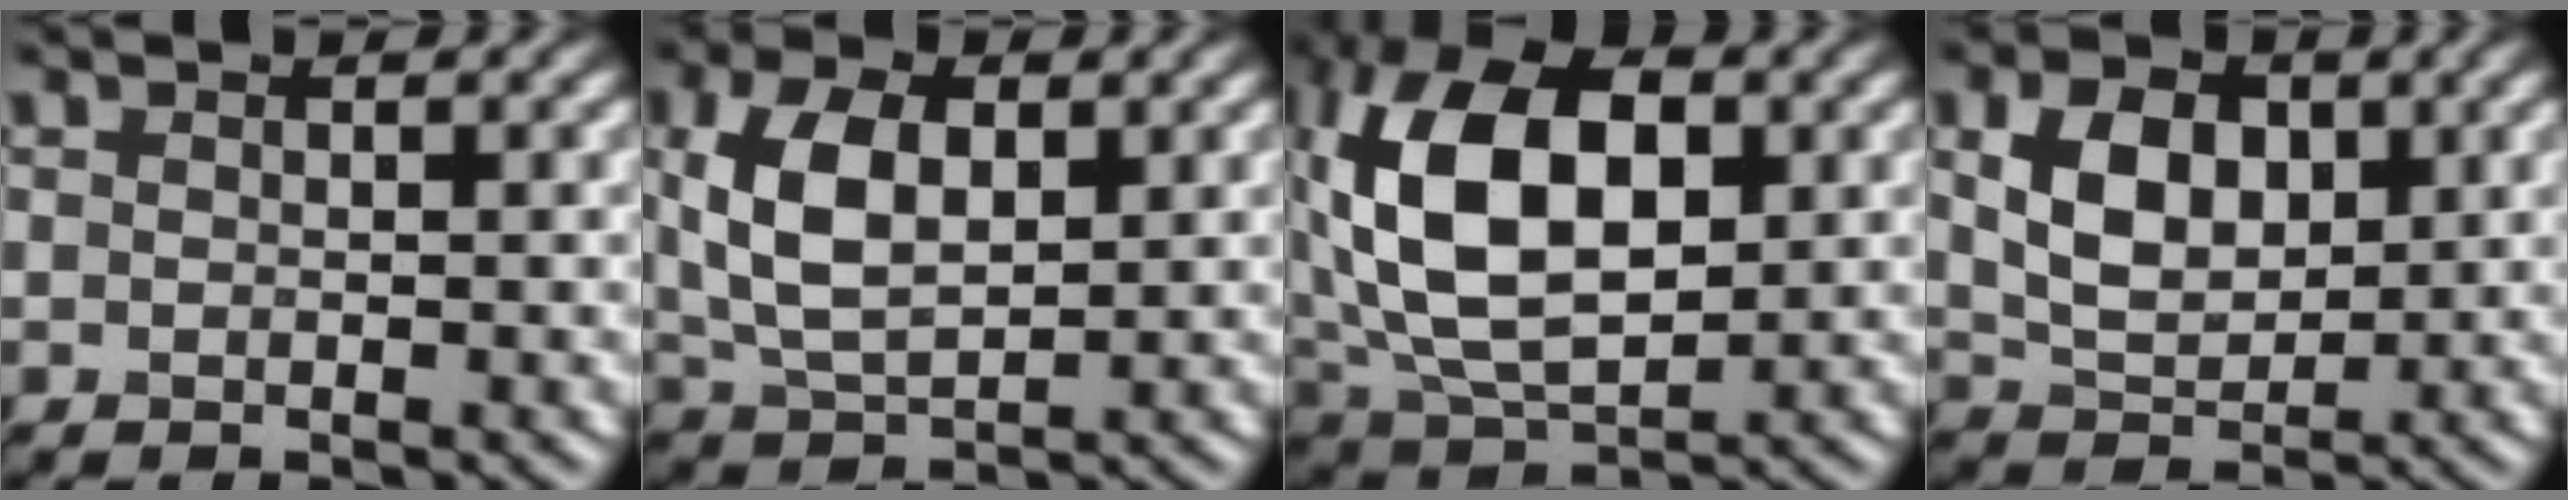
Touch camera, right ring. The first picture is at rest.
{"total": 6.7, "force": [1.6, 3.8, 5.3], "torque": [-0.110, 0.005, 0.033]}
{"total": 13.9, "force": [2.0, 8.3, 11.0], "torque": [-0.218, 0.015, 0.031]}
{"total": 5.9, "force": [1.5, 3.8, 4.2], "torque": [-0.086, 0.001, 0.028]}